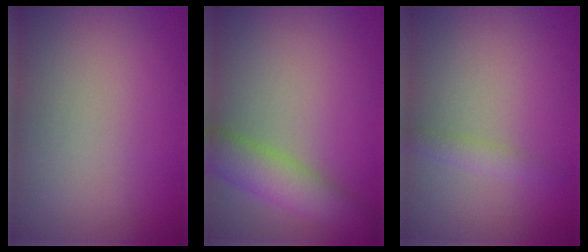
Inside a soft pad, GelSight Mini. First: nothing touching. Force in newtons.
{"total": 5.1, "press": 5.1, "slide": 0.3}
{"total": 1.4, "press": 1.4, "slide": 0.0}